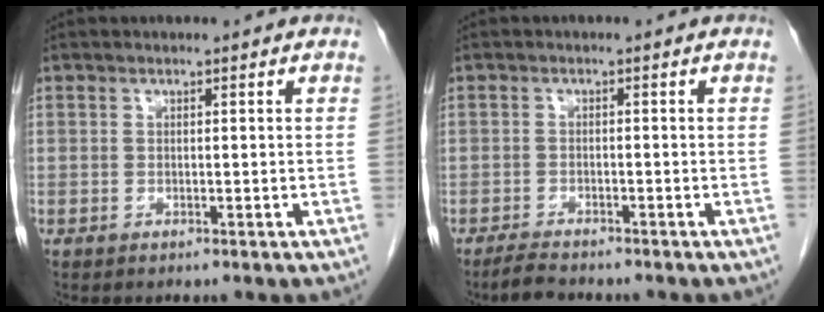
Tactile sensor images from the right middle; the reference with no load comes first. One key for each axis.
{"total": 2.6, "fx": -2.4, "fy": 0.3, "fz": 0.9, "tx": -0.025, "ty": -0.009, "tz": -0.043}